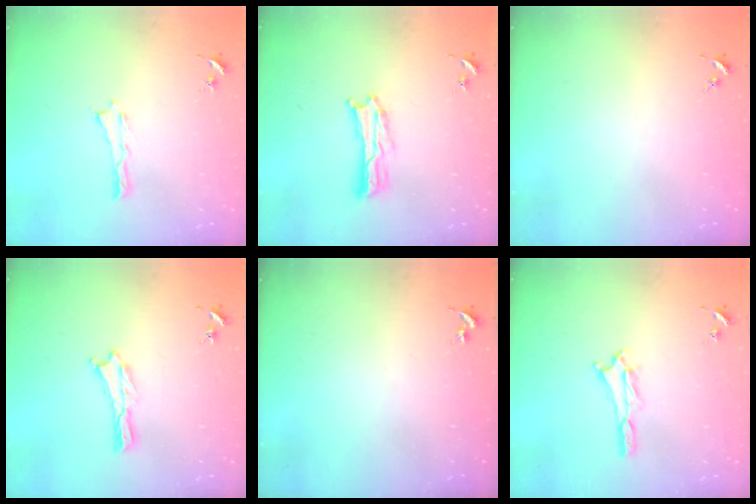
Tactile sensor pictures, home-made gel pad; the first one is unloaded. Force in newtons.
{"total": 1.0, "press": 1.0, "slide": 0.2}
{"total": 0.0}
{"total": 0.0}
{"total": 0.0}
{"total": 1.8, "press": 1.8, "slide": 0.1}